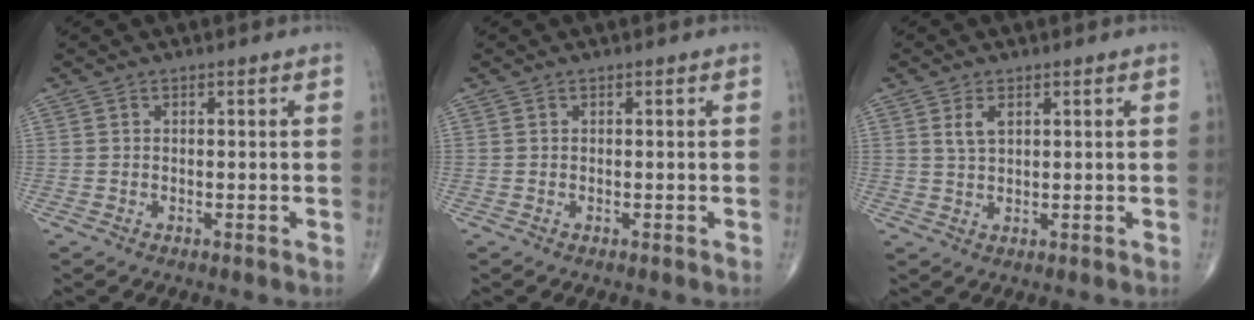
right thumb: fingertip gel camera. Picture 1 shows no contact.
{"total": 0.0}
{"total": 2.9, "force": [1.3, 1.5, 2.2], "torque": [-0.043, -0.002, 0.028]}